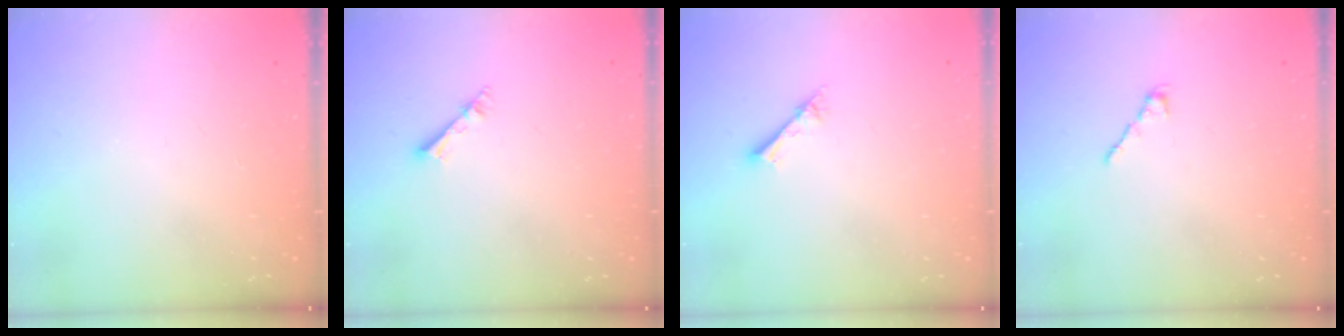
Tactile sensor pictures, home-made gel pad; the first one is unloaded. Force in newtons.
{"total": 2.6, "press": 2.6, "slide": 0.3}
{"total": 2.1, "press": 2.1, "slide": 0.2}
{"total": 1.7, "press": 1.5, "slide": 0.6}